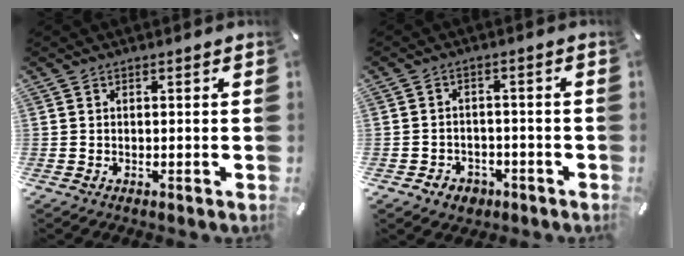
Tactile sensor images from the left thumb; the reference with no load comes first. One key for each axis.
{"total": 4.1, "fx": -2.3, "fy": 3.2, "fz": 1.0, "tx": -0.021, "ty": 0.010, "tz": -0.044}